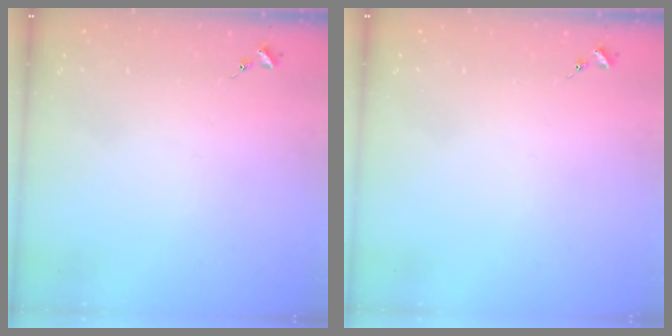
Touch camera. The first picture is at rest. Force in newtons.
{"total": 0.0}